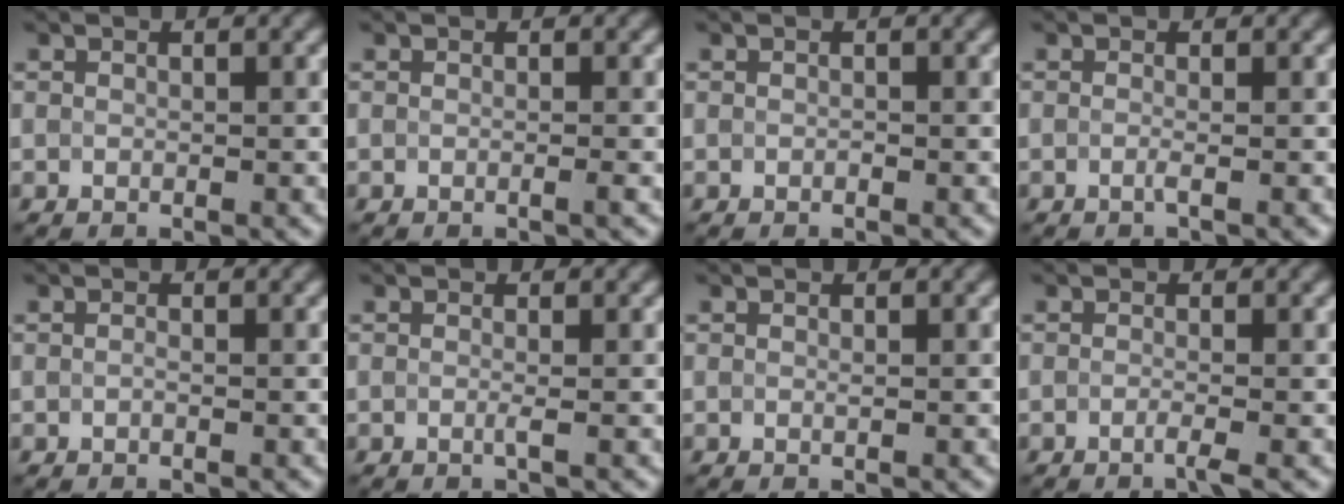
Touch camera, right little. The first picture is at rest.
{"total": 0.7, "force": [-0.5, 0.0, 0.5], "torque": [-0.007, -0.006, -0.013]}
{"total": 0.7, "force": [-0.6, -0.2, -0.3], "torque": [0.000, 0.000, -0.007]}
{"total": 0.7, "force": [-0.7, 0.0, 0.3], "torque": [-0.006, -0.007, -0.014]}
{"total": 0.9, "force": [-0.7, -0.3, -0.4], "torque": [0.002, -0.003, -0.012]}
{"total": 0.6, "force": [-0.6, -0.1, 0.2], "torque": [-0.004, -0.003, -0.010]}
{"total": 0.0}
{"total": 1.3, "force": [-1.2, -0.1, 0.5], "torque": [-0.007, -0.006, -0.024]}